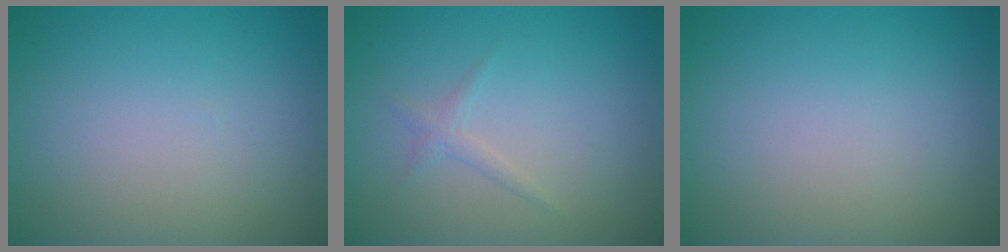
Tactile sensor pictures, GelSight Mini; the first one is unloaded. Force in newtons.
{"total": 0.9, "press": 0.9, "slide": 0.1}
{"total": 0.0}